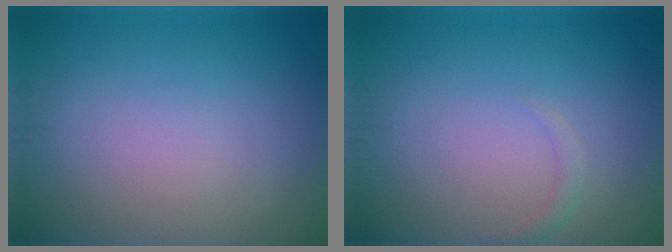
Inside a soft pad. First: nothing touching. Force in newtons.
{"total": 0.8, "press": 0.8, "slide": 0.1}